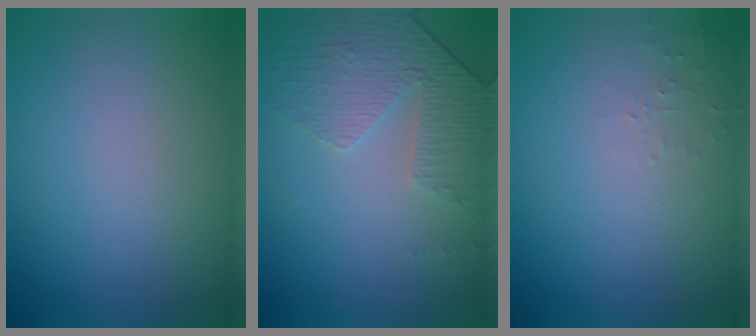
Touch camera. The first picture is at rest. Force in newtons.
{"total": 4.6, "press": 3.0, "slide": 3.5}
{"total": 0.8, "press": 0.7, "slide": 0.1}